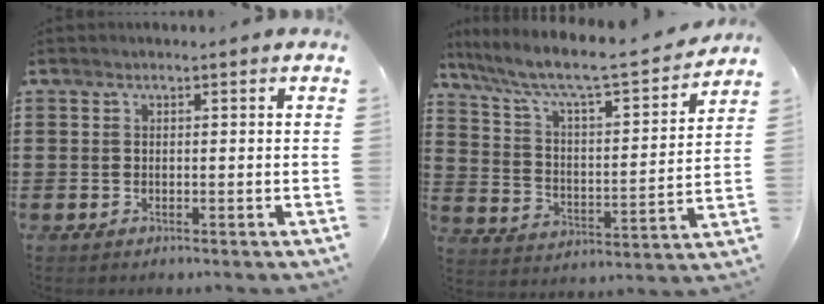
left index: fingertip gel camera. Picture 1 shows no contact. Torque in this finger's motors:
{"motor_torque": [2.14, 0.00, 0.55, 0.21]}